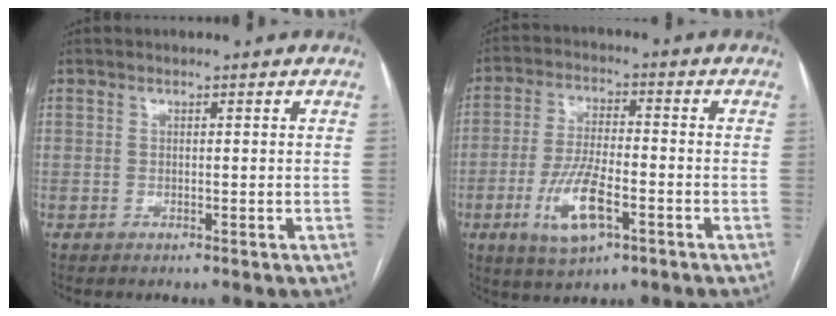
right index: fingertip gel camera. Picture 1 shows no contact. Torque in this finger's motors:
{"motor_torque": [0.73, -0.39, 0.18, 0.00]}